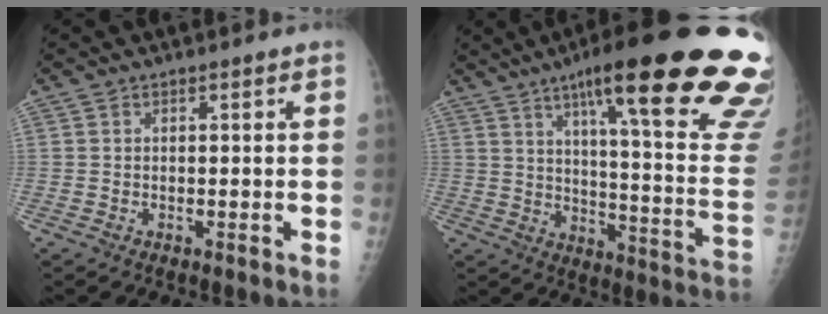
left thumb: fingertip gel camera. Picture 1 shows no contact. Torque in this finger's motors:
{"motor_torque": [2.96, 1.65, 1.80, -0.97, 0.46]}